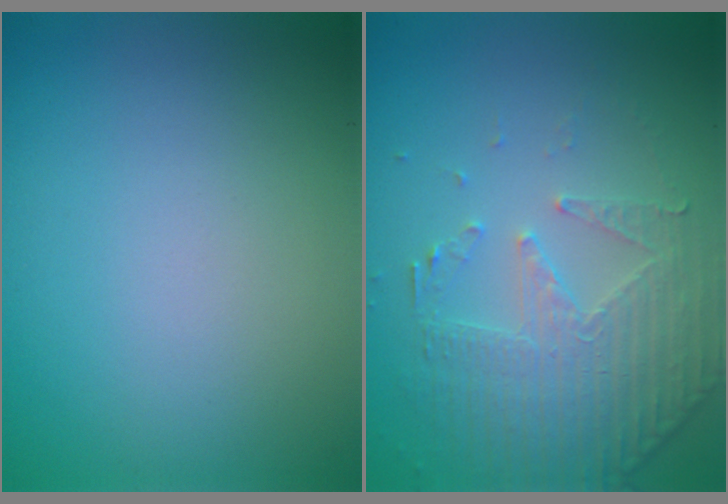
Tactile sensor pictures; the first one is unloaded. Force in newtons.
{"total": 4.7, "press": 3.5, "slide": 3.2}